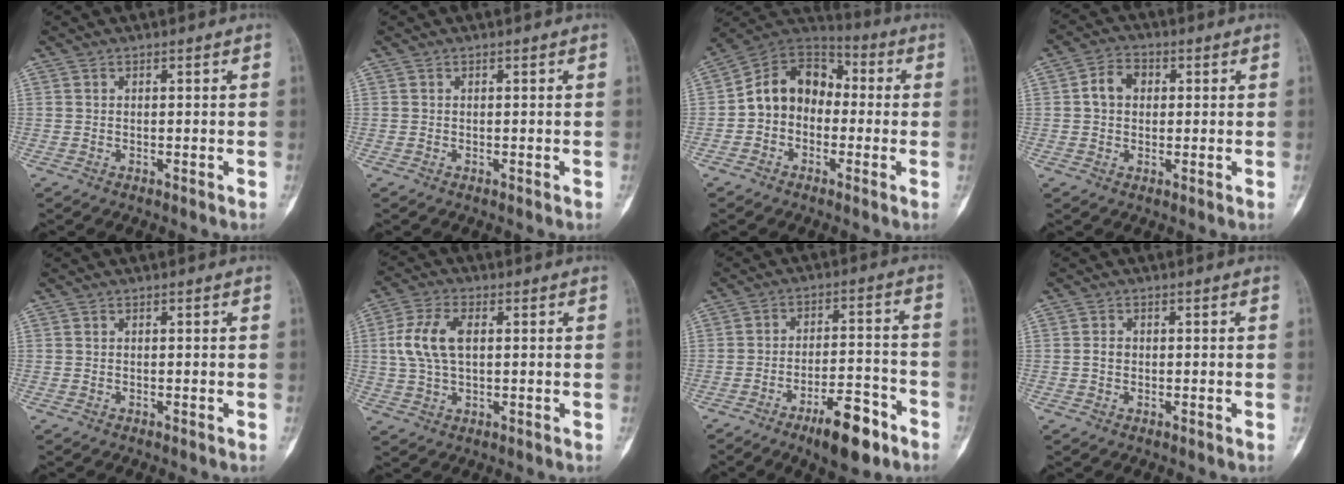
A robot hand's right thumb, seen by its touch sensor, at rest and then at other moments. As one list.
[{"total": 0.0}, {"total": 12.1, "force": [-1.0, 9.7, 7.2], "torque": [-0.092, 0.045, -0.035]}, {"total": 5.3, "force": [0.7, 4.2, 3.2], "torque": [-0.045, 0.012, 0.006]}, {"total": 0.0}, {"total": 8.8, "force": [1.4, 4.8, 7.2], "torque": [-0.157, 0.010, 0.027]}, {"total": 11.3, "force": [-6.9, 3.8, 8.0], "torque": [-0.116, 0.048, -0.106]}, {"total": 1.6, "force": [-0.1, 1.3, 1.0], "torque": [-0.015, 0.006, -0.003]}]